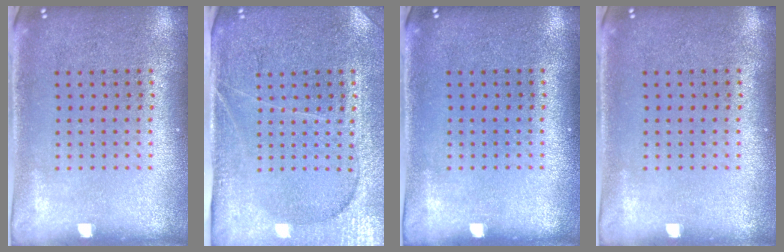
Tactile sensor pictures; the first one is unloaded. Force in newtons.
{"total": 4.0, "press": 3.6, "slide": 1.7}
{"total": 0.0}
{"total": 0.0}